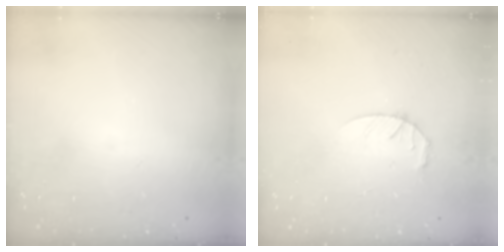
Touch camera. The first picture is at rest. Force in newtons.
{"total": 3.6, "press": 3.6, "slide": 0.5}